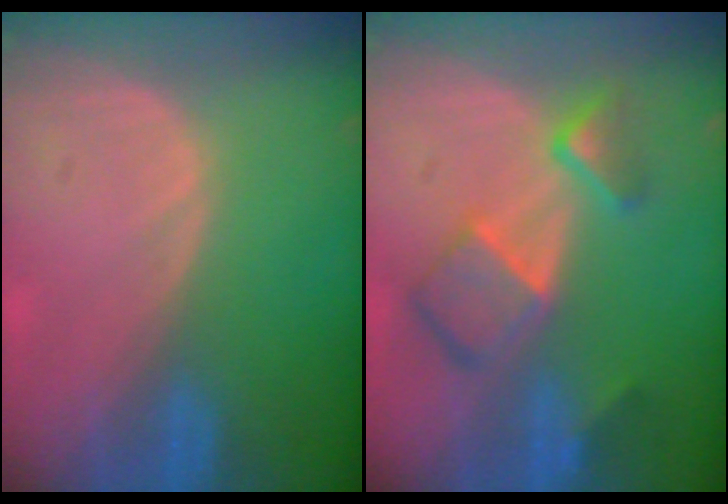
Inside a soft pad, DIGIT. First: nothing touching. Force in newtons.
{"total": 7.9, "press": 6.8, "slide": 3.9}